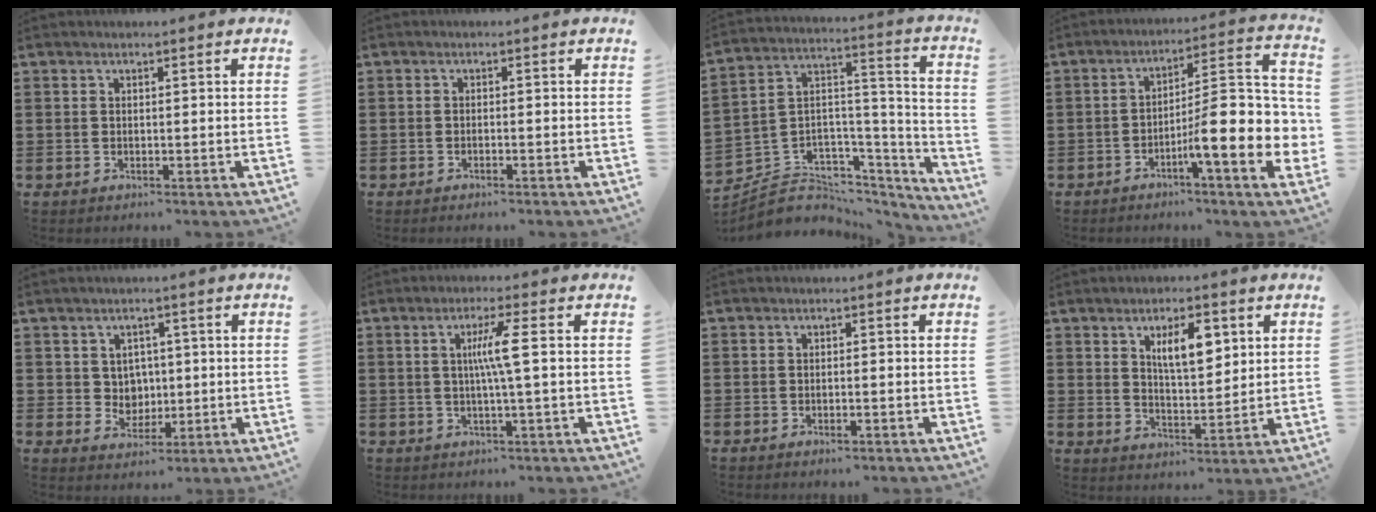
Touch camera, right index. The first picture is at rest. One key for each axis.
{"total": 0.8, "fx": -0.7, "fy": 0.0, "fz": 0.5, "tx": -0.009, "ty": -0.003, "tz": -0.012}
{"total": 5.2, "fx": -3.0, "fy": 4.2, "fz": 0.2, "tx": -0.029, "ty": -0.015, "tz": -0.058}
{"total": 12.3, "fx": -3.7, "fy": 2.2, "fz": 11.5, "tx": -0.175, "ty": -0.030, "tz": -0.072}
{"total": 3.7, "fx": 0.9, "fy": 3.5, "fz": 0.9, "tx": -0.027, "ty": 0.006, "tz": 0.013}
{"total": 4.8, "fx": 0.4, "fy": -0.5, "fz": 4.8, "tx": -0.091, "ty": -0.005, "tz": 0.000}
{"total": 0.9, "fx": -0.6, "fy": 0.2, "fz": 0.6, "tx": -0.014, "ty": -0.005, "tz": -0.009}
{"total": 6.7, "fx": 2.7, "fy": 2.7, "fz": 5.4, "tx": -0.091, "ty": -0.001, "tz": 0.041}